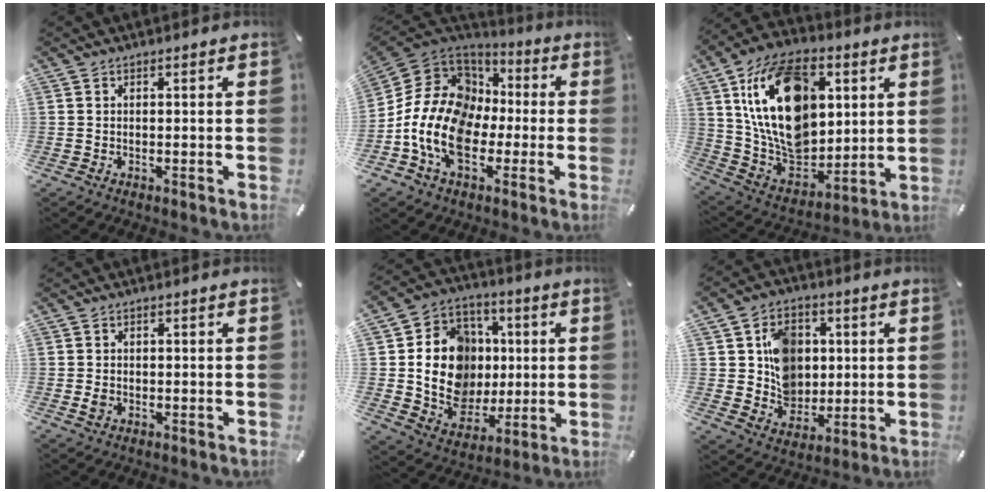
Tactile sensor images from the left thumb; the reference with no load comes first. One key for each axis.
{"total": 16.3, "fx": -4.3, "fy": 12.8, "fz": 9.2, "tx": -0.211, "ty": 0.017, "tz": -0.077}
{"total": 23.6, "fx": 6.1, "fy": 16.3, "fz": 15.9, "tx": -0.312, "ty": -0.028, "tz": 0.104}
{"total": 1.7, "fx": -0.2, "fy": 1.3, "fz": 1.1, "tx": -0.020, "ty": 0.004, "tz": -0.005}
{"total": 16.9, "fx": 0.4, "fy": 14.9, "fz": 8.0, "tx": -0.126, "ty": 0.004, "tz": 0.023}
{"total": 11.3, "fx": 2.1, "fy": 10.0, "fz": 4.7, "tx": -0.066, "ty": 0.000, "tz": 0.049}